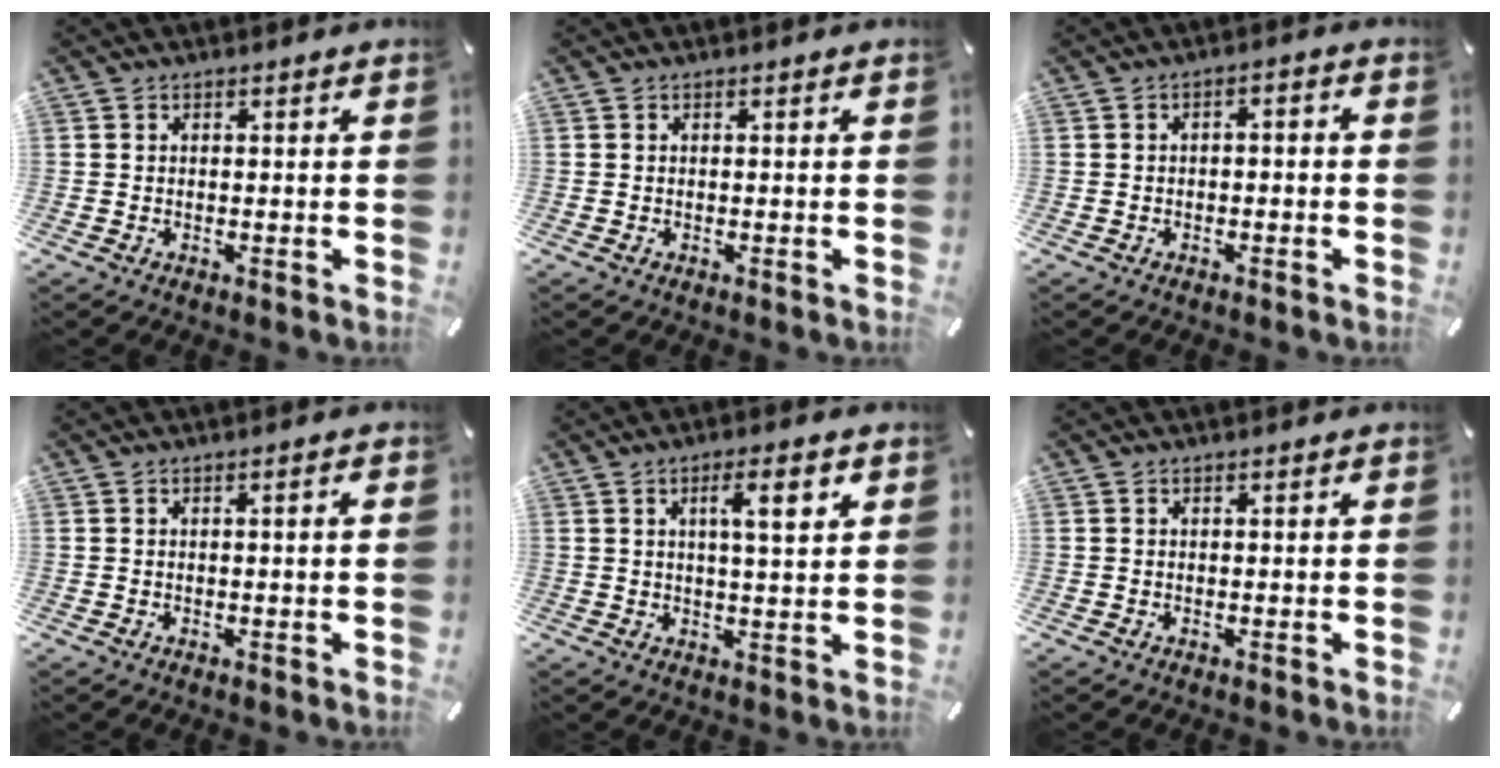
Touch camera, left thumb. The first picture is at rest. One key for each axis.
{"total": 0.0}
{"total": 2.5, "fx": -1.8, "fy": 0.9, "fz": 1.4, "tx": -0.022, "ty": 0.012, "tz": -0.036}
{"total": 1.5, "fx": -0.1, "fy": 0.1, "fz": 1.5, "tx": -0.023, "ty": -0.003, "tz": -0.001}
{"total": 7.7, "fx": 2.9, "fy": 1.7, "fz": 7.0, "tx": -0.109, "ty": -0.007, "tz": 0.038}
{"total": 0.0}